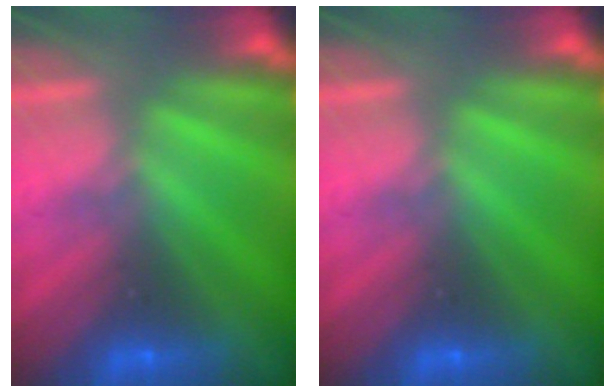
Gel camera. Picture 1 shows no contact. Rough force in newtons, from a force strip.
{"total": 0.0}